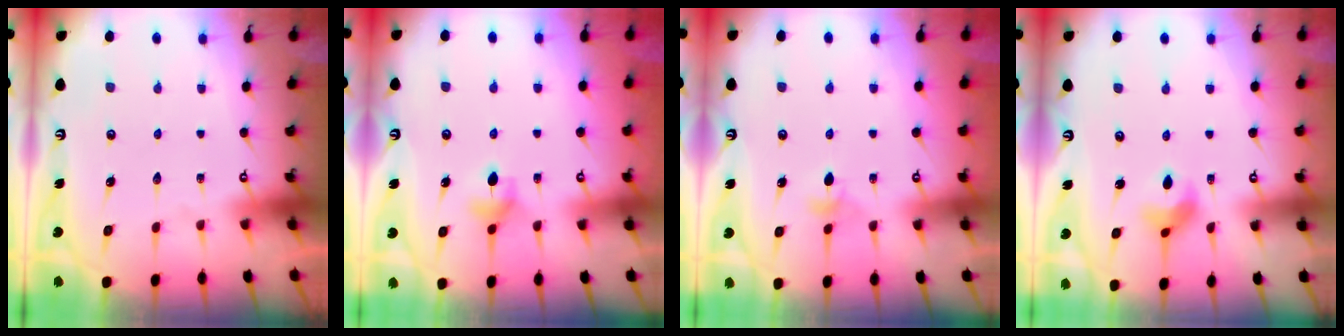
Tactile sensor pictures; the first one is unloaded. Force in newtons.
{"total": 5.3, "press": 5.2, "slide": 0.8}
{"total": 3.3, "press": 3.2, "slide": 0.6}
{"total": 6.5, "press": 6.5, "slide": 0.6}